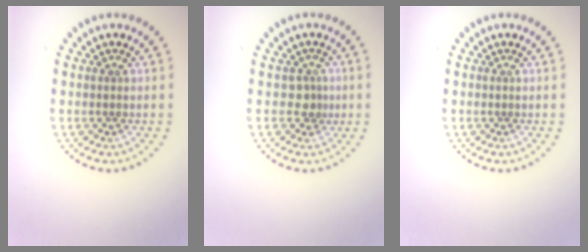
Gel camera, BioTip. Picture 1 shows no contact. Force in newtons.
{"total": 1.7, "press": 1.3, "slide": 1.0}
{"total": 0.0}